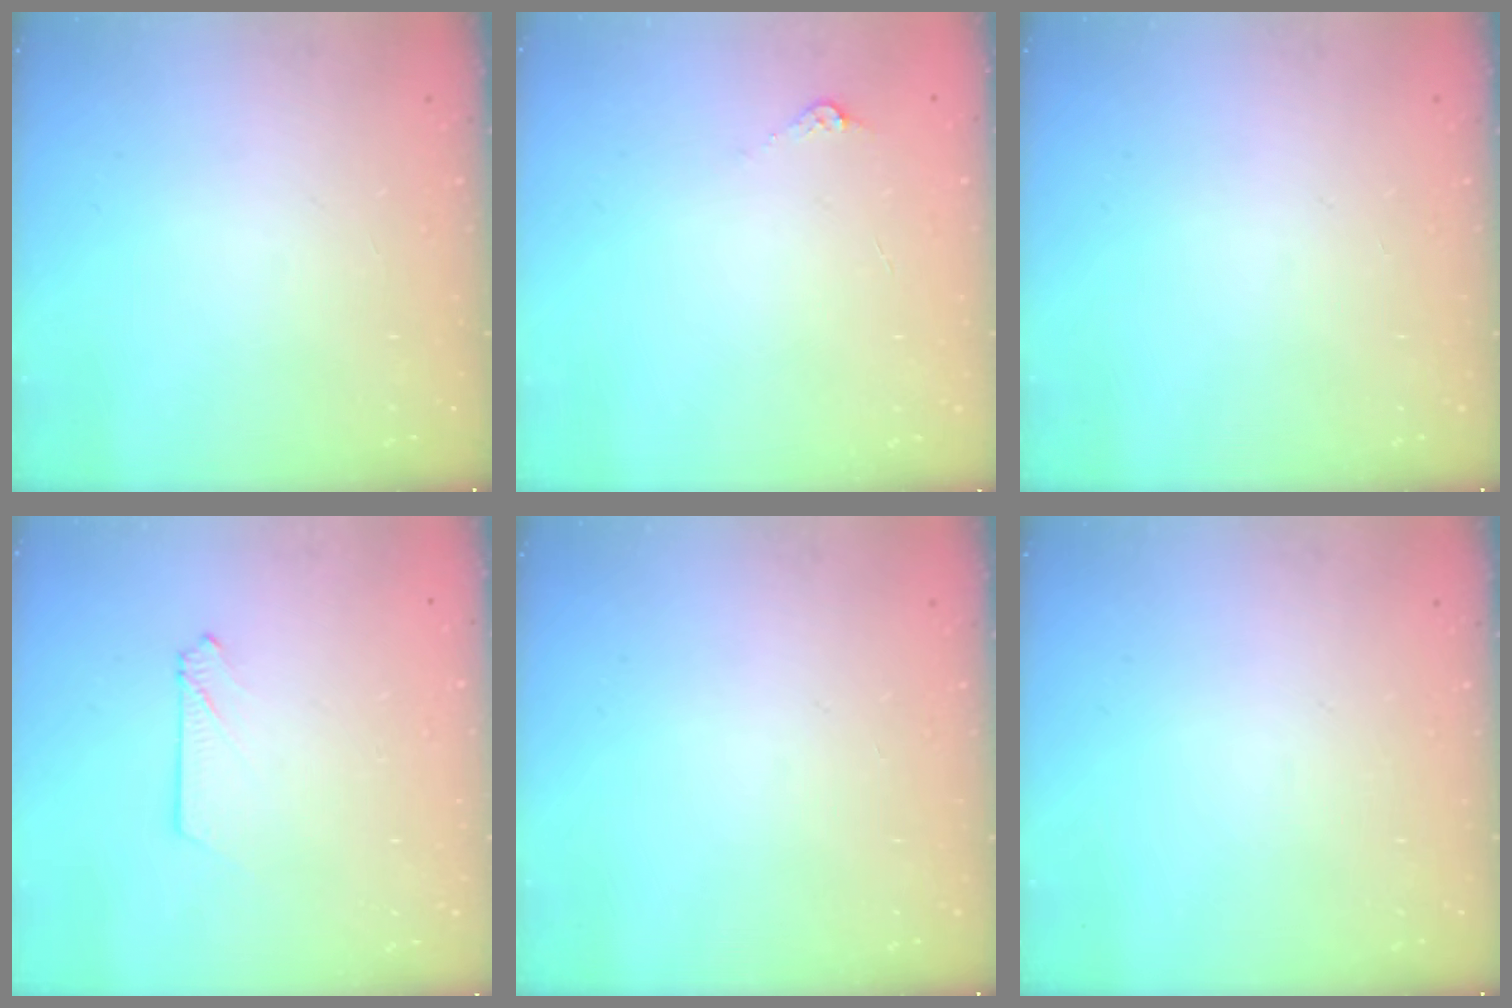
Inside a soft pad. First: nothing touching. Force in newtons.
{"total": 4.8, "press": 4.8, "slide": 0.6}
{"total": 0.0}
{"total": 2.6, "press": 2.6, "slide": 0.3}
{"total": 0.0}
{"total": 0.0}